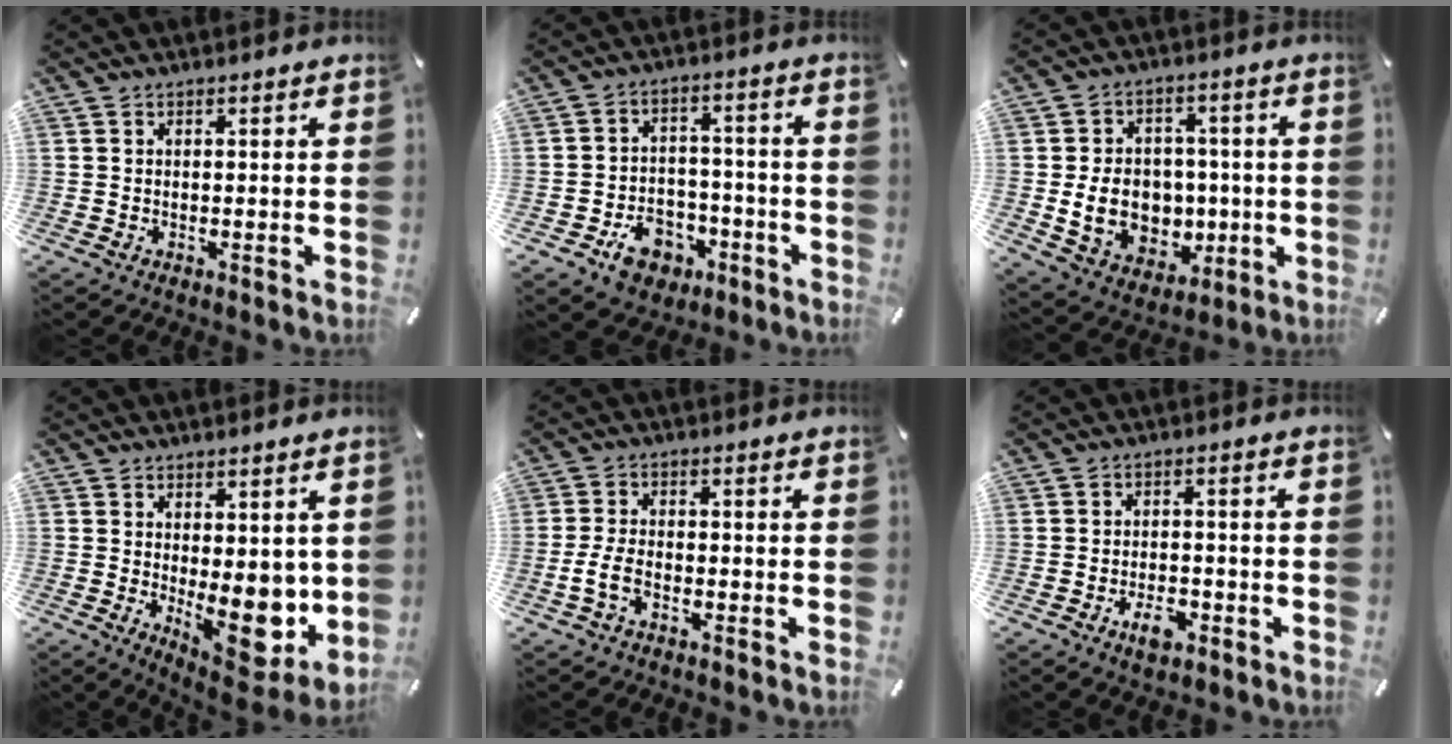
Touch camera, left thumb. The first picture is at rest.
{"total": 9.9, "force": [-4.9, 7.5, 4.3], "torque": [-0.055, 0.043, -0.081]}
{"total": 12.9, "force": [-1.4, 11.0, 6.6], "torque": [-0.129, 0.013, -0.009]}
{"total": 12.5, "force": [-0.8, 6.5, 10.6], "torque": [-0.108, -0.023, 0.002]}
{"total": 4.9, "force": [-2.2, 2.6, 3.6], "torque": [-0.076, 0.006, -0.042]}
{"total": 5.2, "force": [-2.8, 2.8, 3.3], "torque": [-0.063, 0.011, -0.050]}